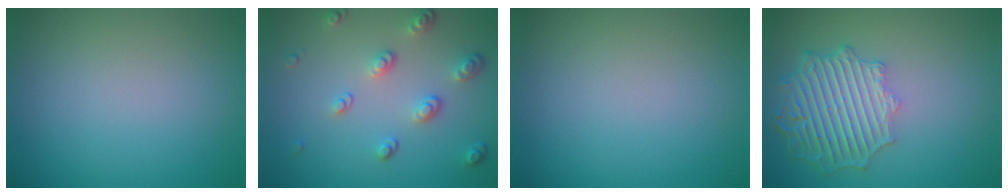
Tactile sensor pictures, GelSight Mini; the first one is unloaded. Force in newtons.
{"total": 3.3, "press": 2.5, "slide": 2.1}
{"total": 0.0}
{"total": 6.5, "press": 4.9, "slide": 4.1}